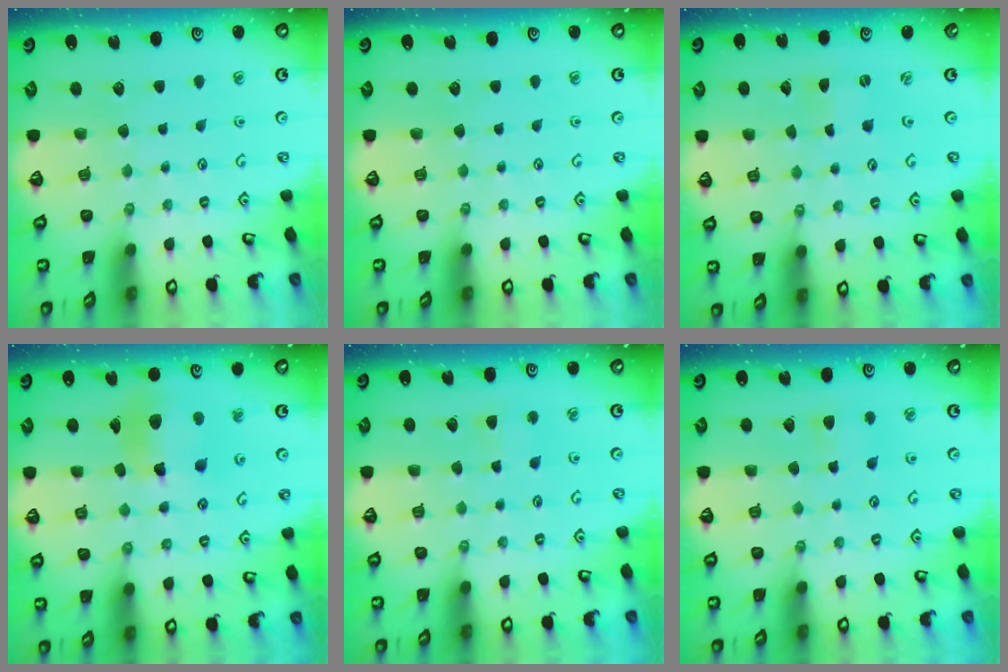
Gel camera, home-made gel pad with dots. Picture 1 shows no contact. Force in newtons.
{"total": 0.0}
{"total": 0.0}
{"total": 12.1, "press": 12.0, "slide": 1.5}
{"total": 2.4, "press": 2.4, "slide": 0.5}
{"total": 3.5, "press": 3.5, "slide": 0.6}